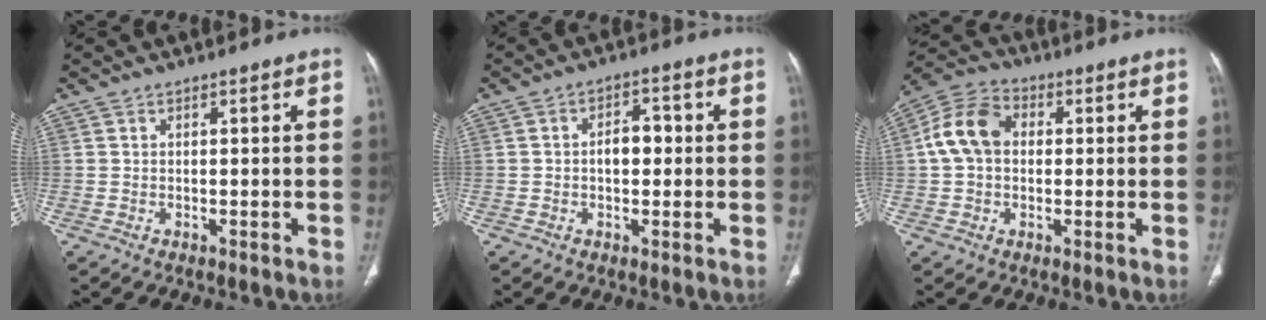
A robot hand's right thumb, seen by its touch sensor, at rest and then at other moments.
{"total": 4.8, "force": [-0.1, 3.1, 3.7], "torque": [-0.047, 0.016, -0.006]}
{"total": 10.3, "force": [1.1, 7.7, 6.8], "torque": [-0.125, 0.029, 0.012]}